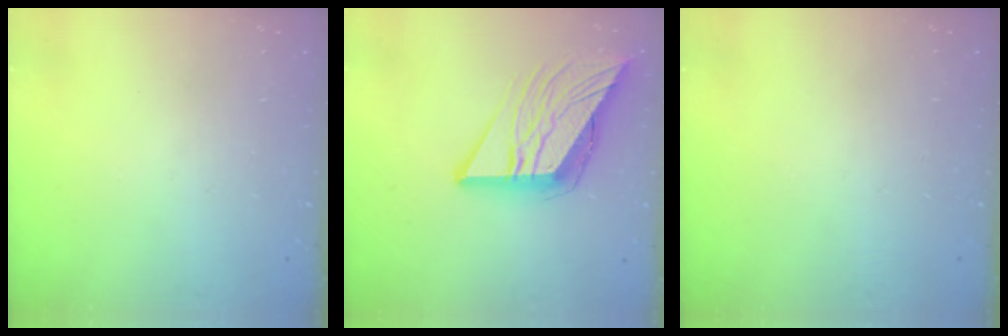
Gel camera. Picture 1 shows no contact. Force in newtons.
{"total": 12.2, "press": 12.1, "slide": 1.4}
{"total": 0.0}